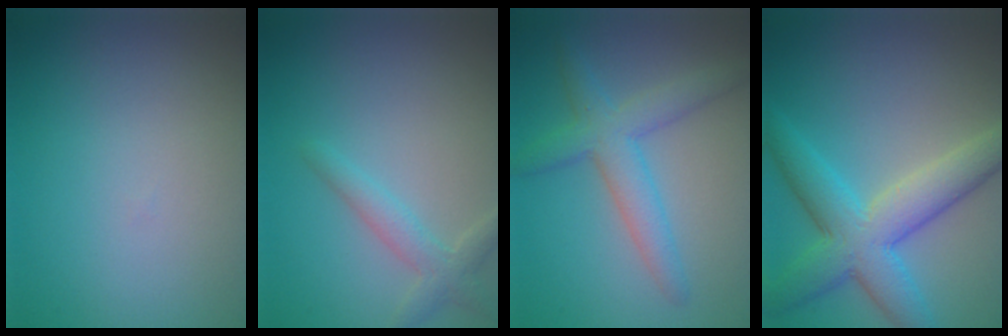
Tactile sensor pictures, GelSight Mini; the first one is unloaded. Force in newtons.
{"total": 2.3, "press": 2.3, "slide": 0.0}
{"total": 4.2, "press": 4.1, "slide": 0.3}
{"total": 7.1, "press": 7.1, "slide": 0.3}